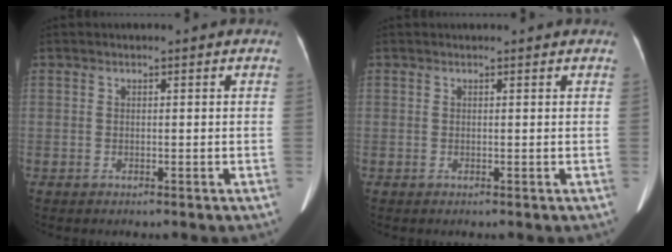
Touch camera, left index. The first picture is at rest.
{"total": 1.6, "force": [1.5, 0.1, 0.5], "torque": [-0.008, 0.016, 0.023]}